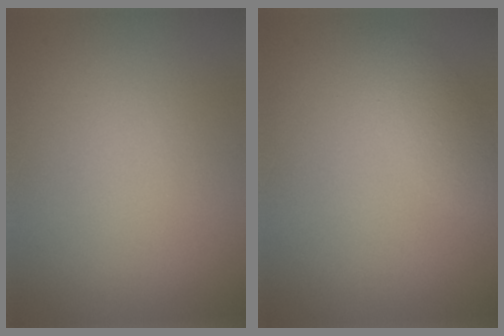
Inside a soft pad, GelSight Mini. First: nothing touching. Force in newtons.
{"total": 1.9, "press": 1.9, "slide": 0.1}